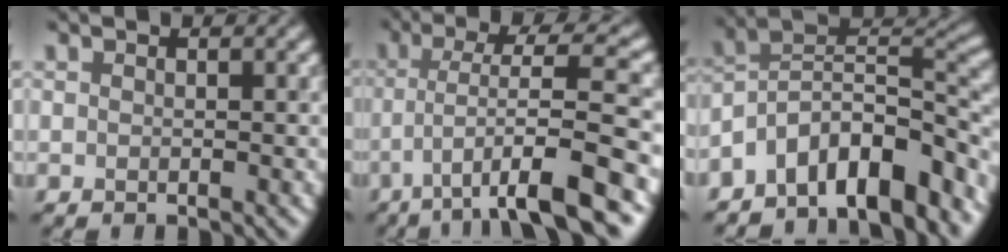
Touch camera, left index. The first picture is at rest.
{"total": 9.9, "force": [-3.5, 1.9, 9.0], "torque": [-0.135, 0.024, -0.058]}
{"total": 10.8, "force": [-7.1, 4.4, 6.9], "torque": [-0.102, 0.024, -0.131]}